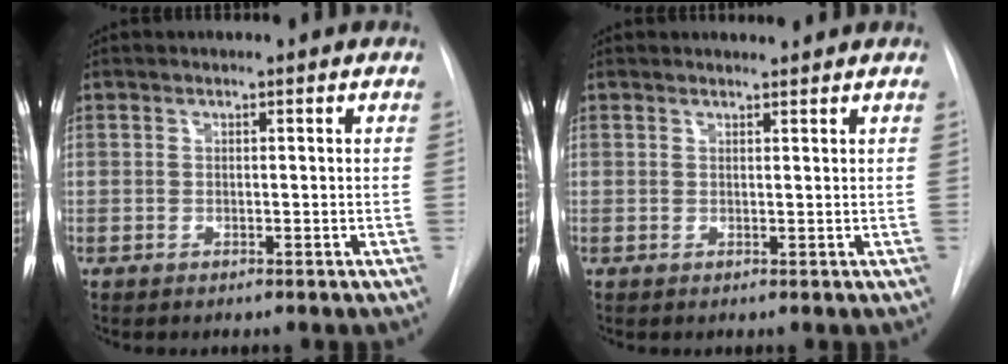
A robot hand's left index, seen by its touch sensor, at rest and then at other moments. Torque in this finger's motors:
{"motor_torque": [0.23, -0.13, 0.03, 0.01]}